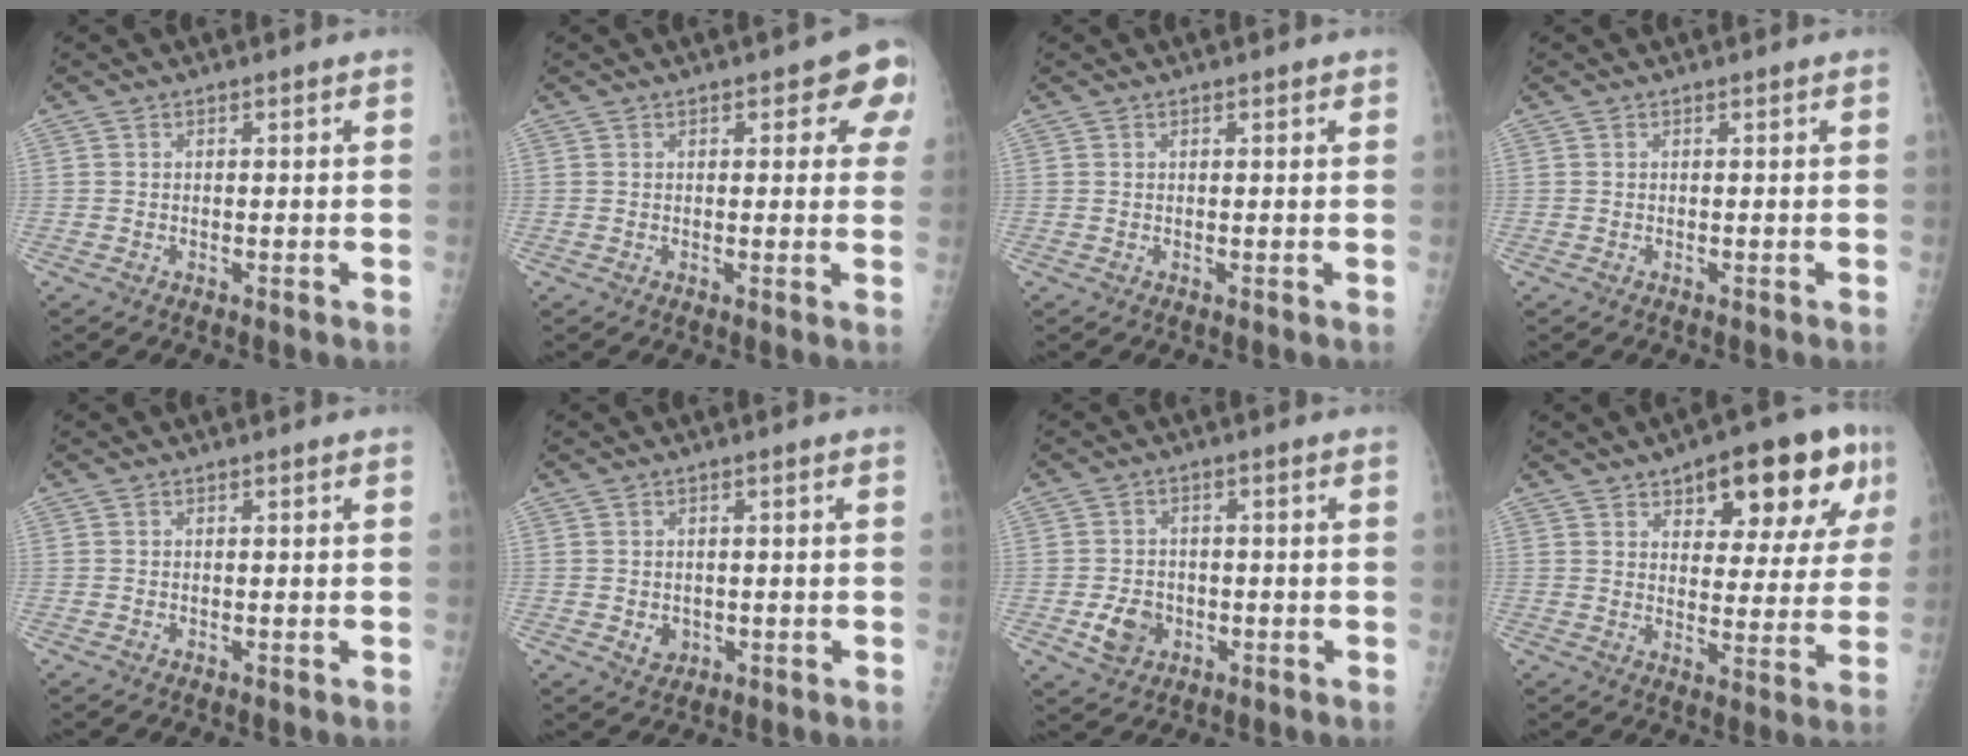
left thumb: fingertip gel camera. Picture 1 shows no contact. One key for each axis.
{"total": 6.6, "fx": 2.6, "fy": 3.0, "fz": 5.2, "tx": -0.025, "ty": -0.003, "tz": 0.020}
{"total": 0.6, "fx": 0.3, "fy": 0.3, "fz": 0.4, "tx": -0.005, "ty": 0.000, "tz": 0.004}
{"total": 0.0}
{"total": 0.0}
{"total": 2.6, "fx": -0.5, "fy": 2.2, "fz": 1.1, "tx": -0.005, "ty": 0.000, "tz": 0.002}
{"total": 5.5, "fx": -1.9, "fy": 4.4, "fz": 2.6, "tx": -0.033, "ty": 0.008, "tz": -0.026}
{"total": 17.1, "fx": 8.6, "fy": 7.1, "fz": 12.9, "tx": -0.131, "ty": -0.020, "tz": 0.120}